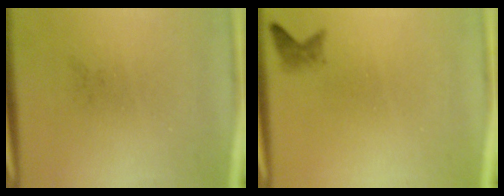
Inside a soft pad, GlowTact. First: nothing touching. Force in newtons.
{"total": 1.3}